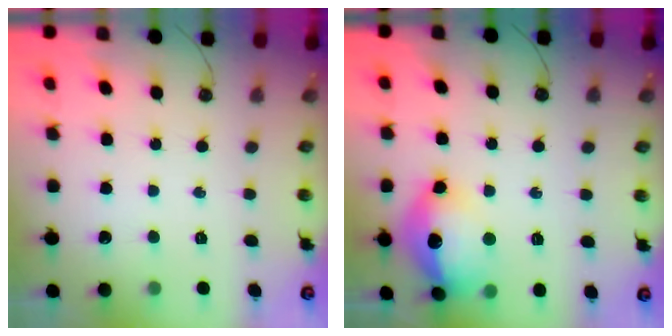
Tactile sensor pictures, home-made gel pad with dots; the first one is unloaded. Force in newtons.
{"total": 16.7, "press": 16.7, "slide": 1.5}